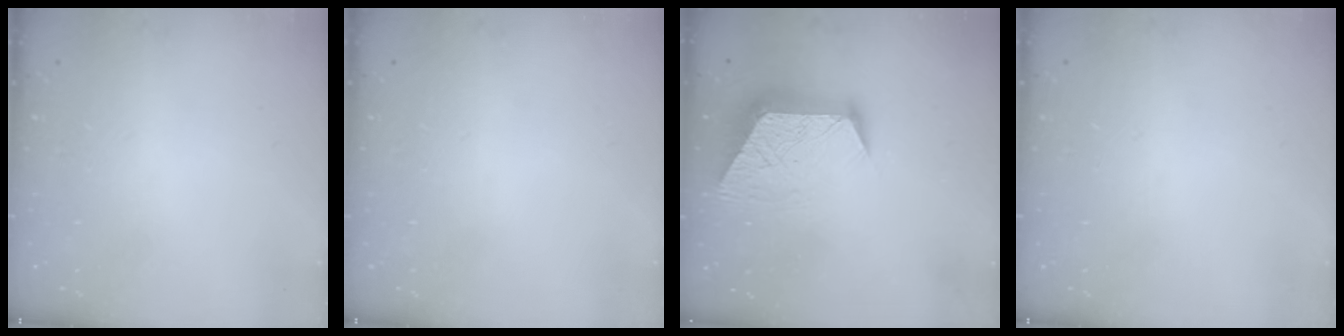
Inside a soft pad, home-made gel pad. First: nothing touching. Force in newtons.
{"total": 0.0}
{"total": 12.3, "press": 12.2, "slide": 1.1}
{"total": 0.0}